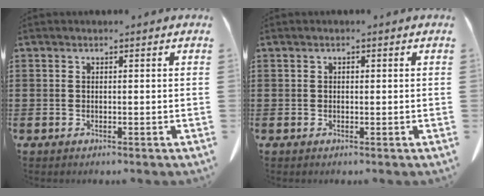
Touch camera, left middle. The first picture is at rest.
{"total": 0.6, "force": [0.1, 0.3, 0.4], "torque": [-0.010, 0.002, 0.002]}